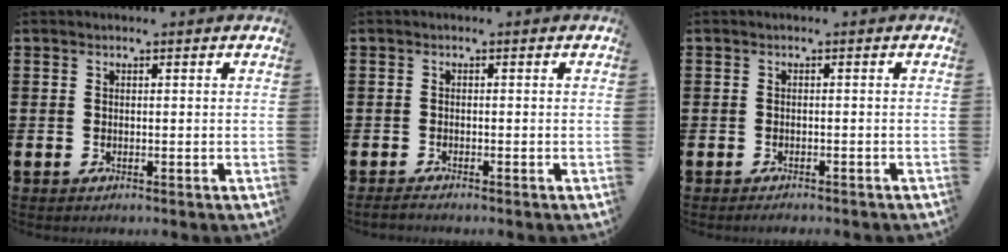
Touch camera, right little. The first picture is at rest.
{"total": 0.7, "force": [-0.6, 0.0, 0.4], "torque": [-0.006, -0.002, -0.012]}
{"total": 0.7, "force": [-0.7, 0.0, 0.2], "torque": [-0.004, -0.003, -0.013]}